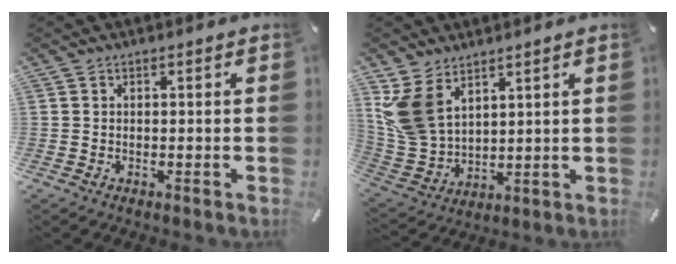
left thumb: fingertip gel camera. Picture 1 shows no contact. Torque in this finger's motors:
{"motor_torque": [2.09, 2.02, 1.24, -1.51, 0.61]}